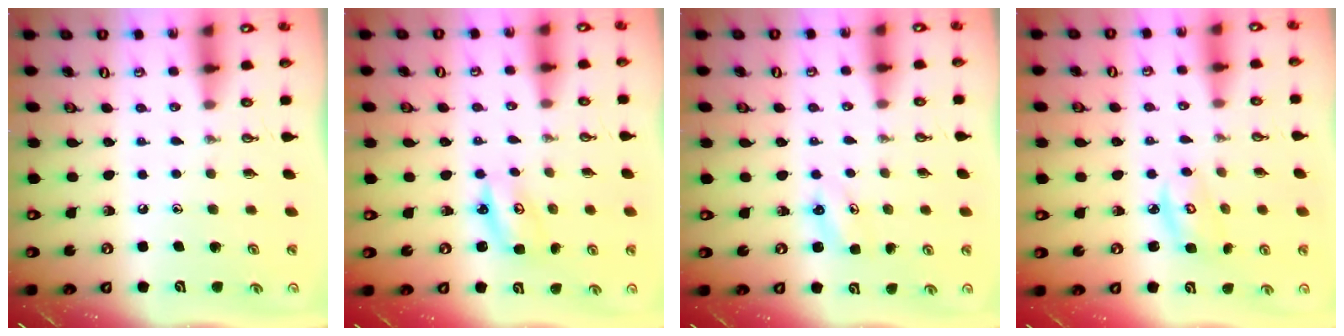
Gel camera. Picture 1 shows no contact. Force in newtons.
{"total": 3.3, "press": 3.3, "slide": 0.3}
{"total": 3.7, "press": 3.6, "slide": 0.3}
{"total": 4.0, "press": 3.9, "slide": 0.3}